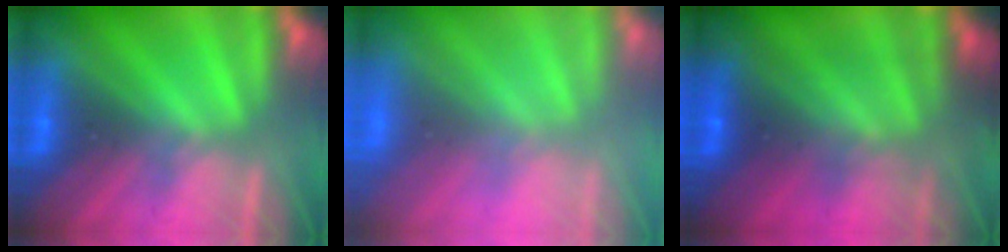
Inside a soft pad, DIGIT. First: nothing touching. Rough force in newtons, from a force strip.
{"total": 9.6}
{"total": 7.4}